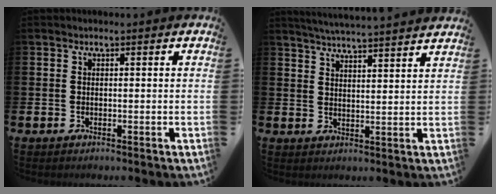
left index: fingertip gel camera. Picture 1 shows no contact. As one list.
[{"total": 4.8, "force": [4.8, -0.8, 0.4], "torque": [-0.019, -0.033, 0.083]}]